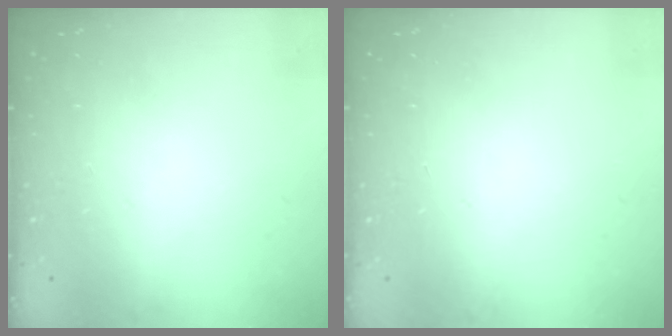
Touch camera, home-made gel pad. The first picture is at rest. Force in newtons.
{"total": 0.0}